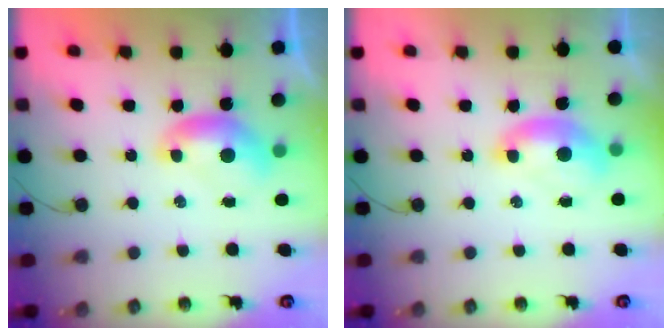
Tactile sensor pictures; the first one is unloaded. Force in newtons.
{"total": 1.8, "press": 1.6, "slide": 0.7}